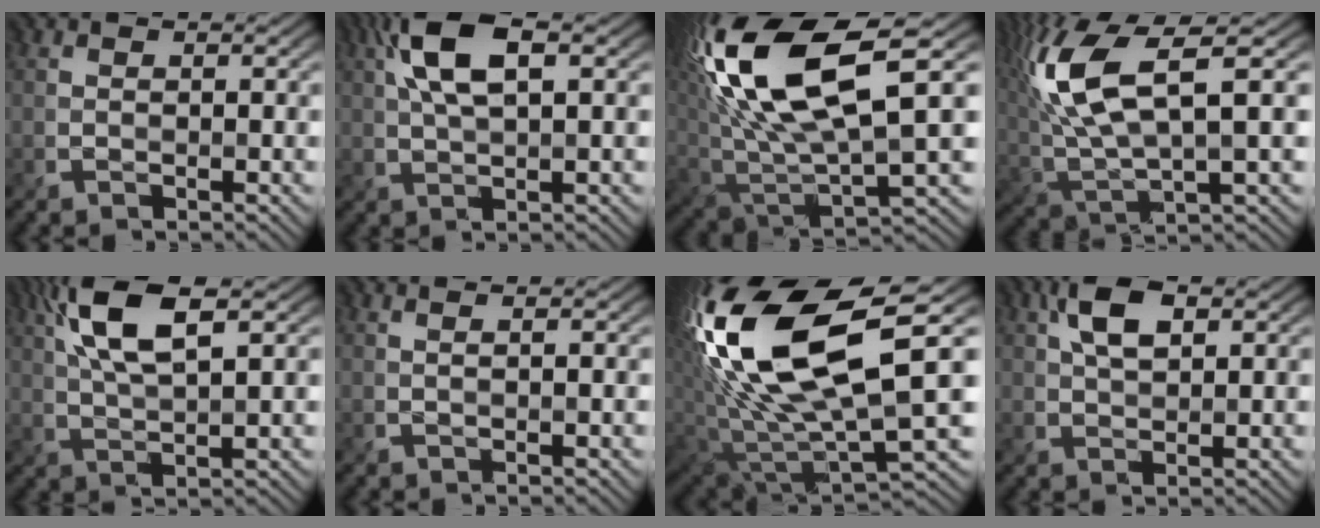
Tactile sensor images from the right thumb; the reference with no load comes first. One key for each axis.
{"total": 7.9, "fx": 2.8, "fy": 3.1, "fz": 6.7, "tx": -0.143, "ty": 0.016, "tz": 0.047}
{"total": 18.3, "fx": 6.8, "fy": 7.7, "fz": 15.2, "tx": -0.341, "ty": 0.023, "tz": 0.119}
{"total": 12.1, "fx": 4.2, "fy": 4.1, "fz": 10.5, "tx": -0.247, "ty": 0.010, "tz": 0.084}
{"total": 9.2, "fx": 4.0, "fy": 3.1, "fz": 7.7, "tx": -0.166, "ty": 0.015, "tz": 0.074}
{"total": 0.9, "fx": 0.5, "fy": 0.0, "fz": 0.7, "tx": -0.002, "ty": -0.004, "tz": -0.001}
{"total": 19.5, "fx": 5.9, "fy": 8.8, "fz": 16.4, "tx": -0.360, "ty": 0.005, "tz": 0.098}
{"total": 5.2, "fx": 2.1, "fy": 2.6, "fz": 4.0, "tx": -0.087, "ty": 0.004, "tz": 0.036}